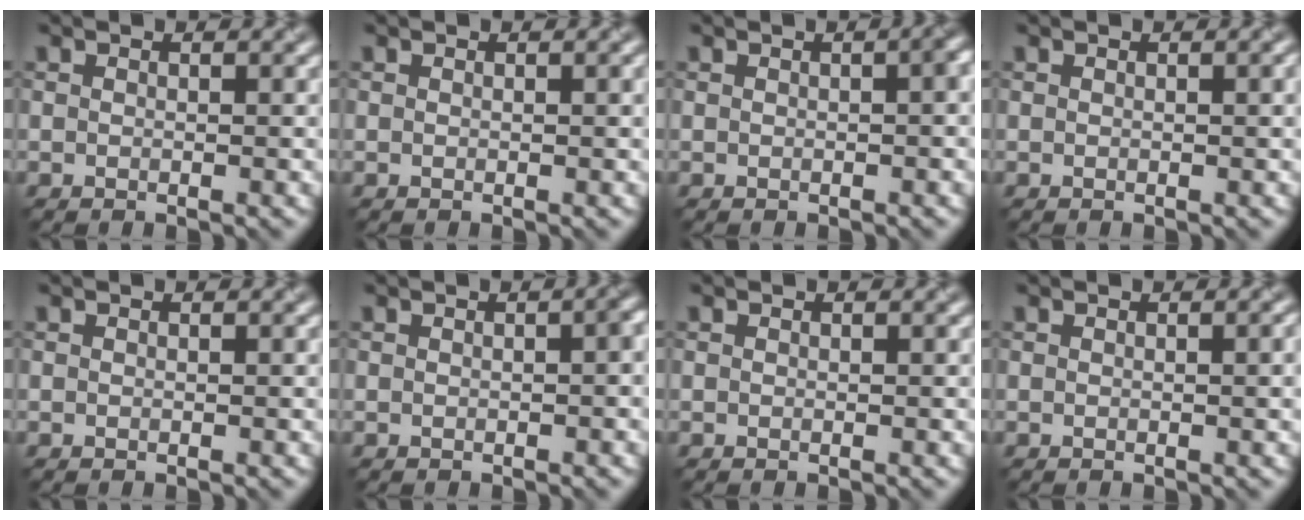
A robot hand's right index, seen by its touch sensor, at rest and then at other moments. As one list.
[{"total": 0.6, "force": [0.2, 0.1, 0.5], "torque": [-0.007, 0.004, 0.003]}, {"total": 2.1, "force": [0.2, 0.7, 1.9], "torque": [-0.014, 0.007, 0.004]}, {"total": 1.0, "force": [0.2, 0.3, 1.0], "torque": [-0.011, 0.004, 0.002]}, {"total": 0.0}, {"total": 1.5, "force": [0.0, 0.4, 1.5], "torque": [-0.015, 0.006, 0.002]}, {"total": 0.0}, {"total": 1.7, "force": [0.1, 0.5, 1.6], "torque": [-0.016, 0.006, 0.000]}]